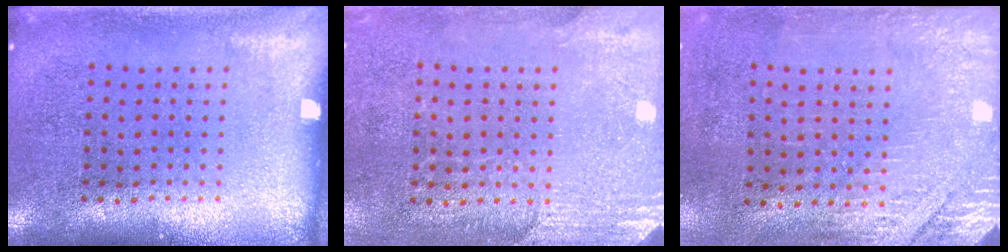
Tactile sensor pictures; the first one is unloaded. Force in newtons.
{"total": 2.7, "press": 2.5, "slide": 1.1}
{"total": 2.9, "press": 2.5, "slide": 1.5}